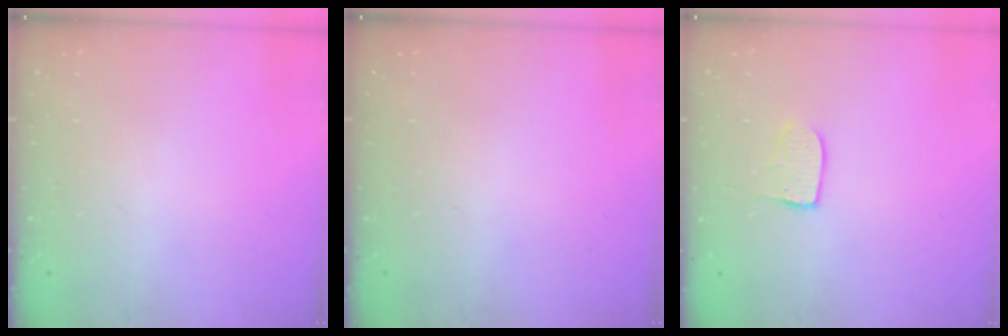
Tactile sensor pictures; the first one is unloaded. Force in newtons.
{"total": 0.0}
{"total": 6.3, "press": 6.3, "slide": 0.3}